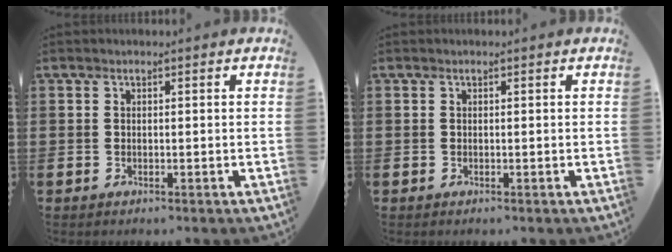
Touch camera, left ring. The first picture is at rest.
{"total": 0.0}